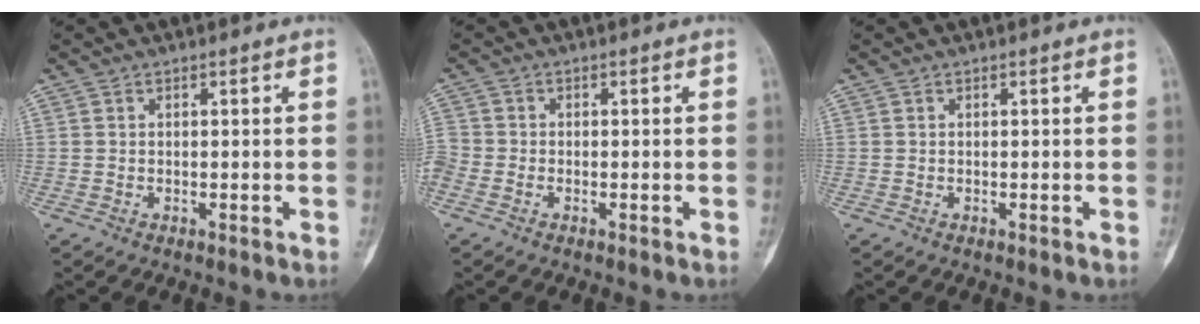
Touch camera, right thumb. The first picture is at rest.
{"total": 3.7, "force": [-1.5, 2.8, 1.8], "torque": [-0.054, 0.004, -0.034]}
{"total": 0.0}